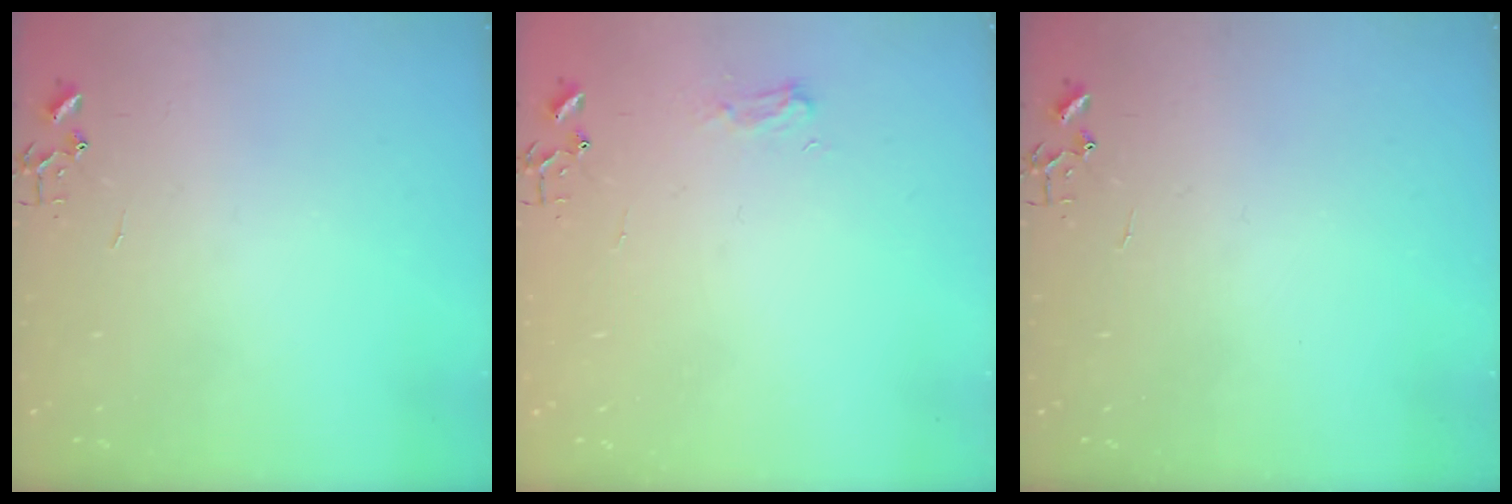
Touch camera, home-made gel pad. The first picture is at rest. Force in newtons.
{"total": 6.6, "press": 6.6, "slide": 0.5}
{"total": 0.0}